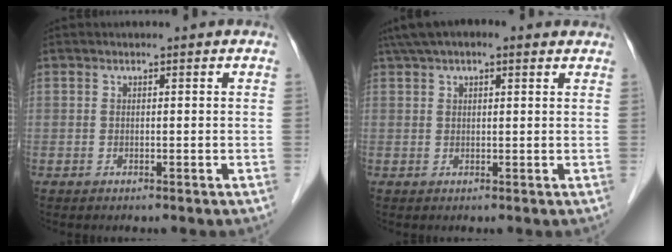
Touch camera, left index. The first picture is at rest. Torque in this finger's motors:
{"motor_torque": [1.05, -1.09, 0.32, 0.03]}